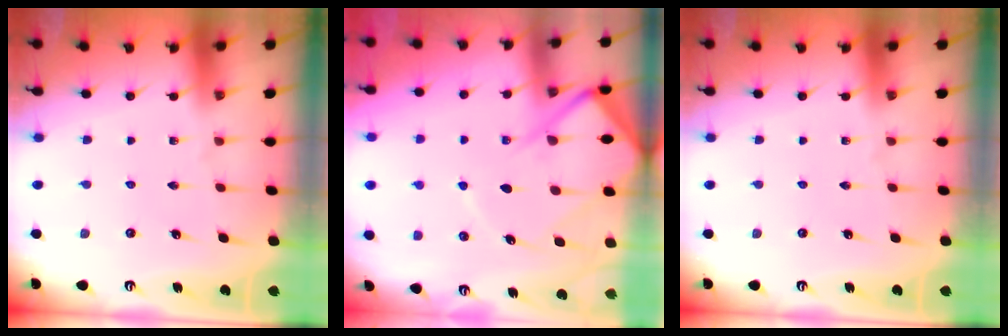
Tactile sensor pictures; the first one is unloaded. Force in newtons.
{"total": 12.1, "press": 12.0, "slide": 1.3}
{"total": 0.0}